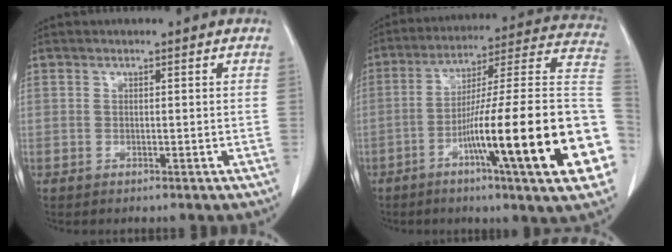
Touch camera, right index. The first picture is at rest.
{"total": 27.5, "force": [-8.0, 1.1, 26.3], "torque": [-0.295, -0.001, -0.130]}